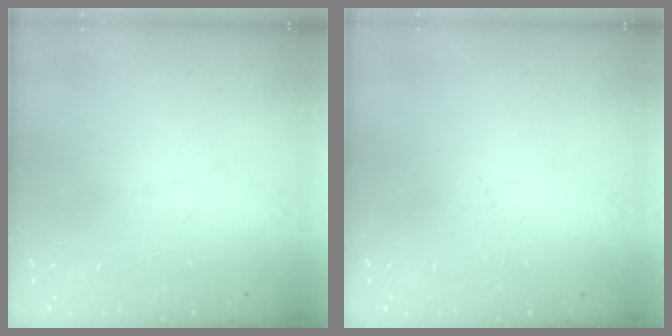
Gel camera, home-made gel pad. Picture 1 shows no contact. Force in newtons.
{"total": 3.1, "press": 3.1, "slide": 0.4}